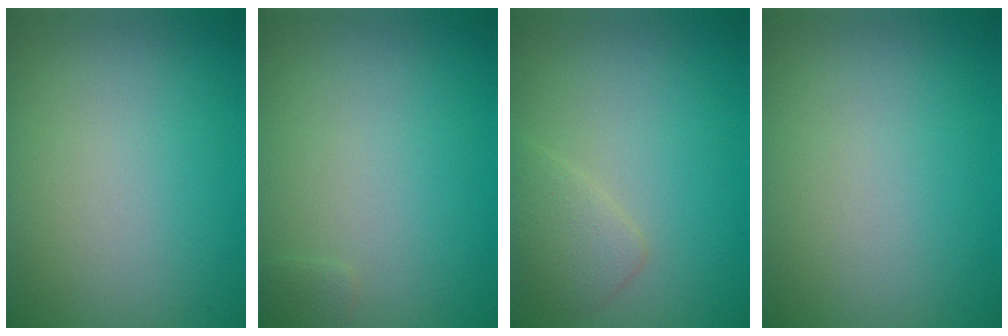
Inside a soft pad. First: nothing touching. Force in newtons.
{"total": 0.5, "press": 0.5, "slide": 0.0}
{"total": 1.9, "press": 1.9, "slide": 0.0}
{"total": 0.0}